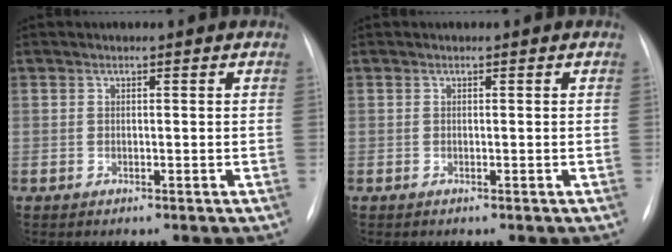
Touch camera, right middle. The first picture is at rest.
{"total": 0.0}